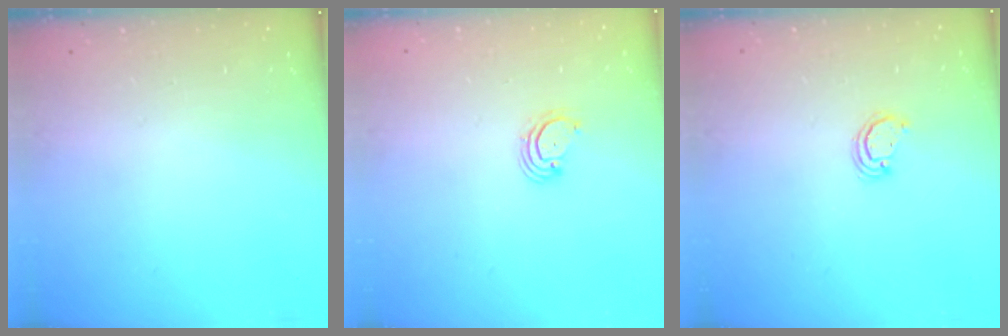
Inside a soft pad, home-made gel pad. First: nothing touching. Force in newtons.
{"total": 3.0, "press": 3.0, "slide": 0.3}
{"total": 2.5, "press": 2.5, "slide": 0.2}